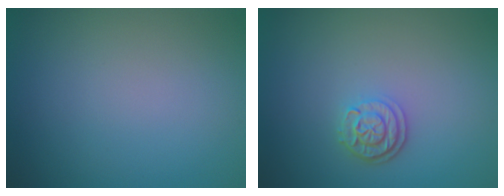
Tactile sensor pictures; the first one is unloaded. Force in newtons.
{"total": 2.5, "press": 2.1, "slide": 1.3}